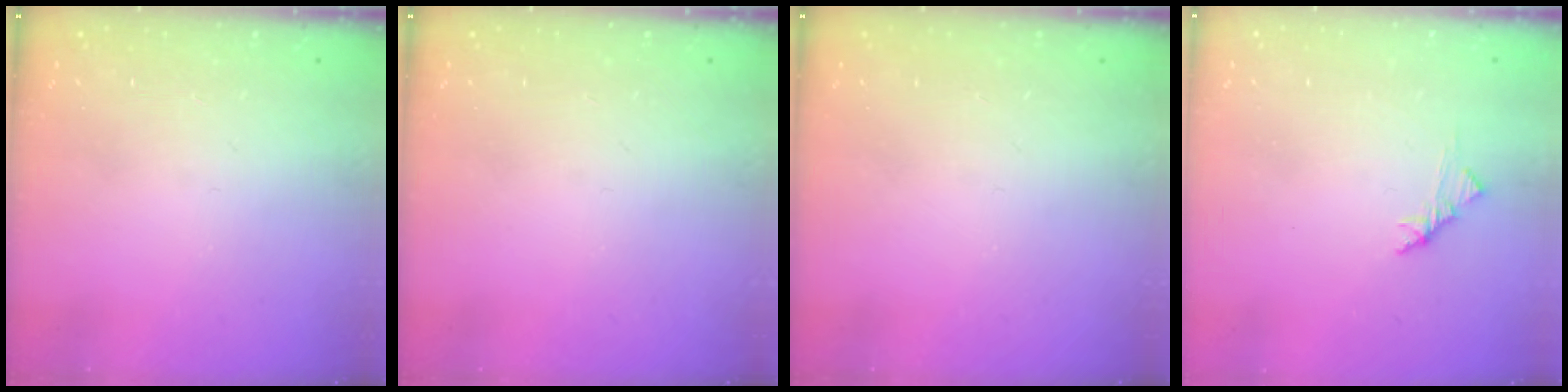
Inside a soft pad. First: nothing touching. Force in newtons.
{"total": 0.0}
{"total": 0.0}
{"total": 3.3, "press": 3.2, "slide": 0.8}